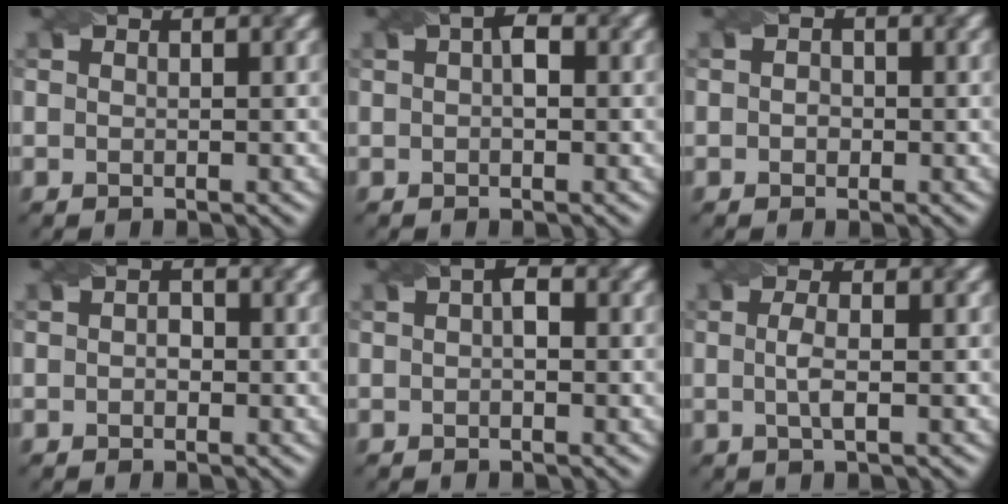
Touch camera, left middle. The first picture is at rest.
{"total": 1.6, "force": [0.1, 0.8, 1.4], "torque": [-0.024, 0.005, 0.001]}
{"total": 0.9, "force": [-0.1, 0.8, 0.4], "torque": [-0.007, -0.002, -0.006]}
{"total": 1.2, "force": [0.0, 0.9, 0.8], "torque": [-0.012, -0.003, -0.005]}
{"total": 1.4, "force": [0.0, 0.7, 1.2], "torque": [-0.021, 0.005, 0.000]}
{"total": 1.9, "force": [-0.2, 0.4, 1.8], "torque": [-0.039, 0.002, -0.004]}